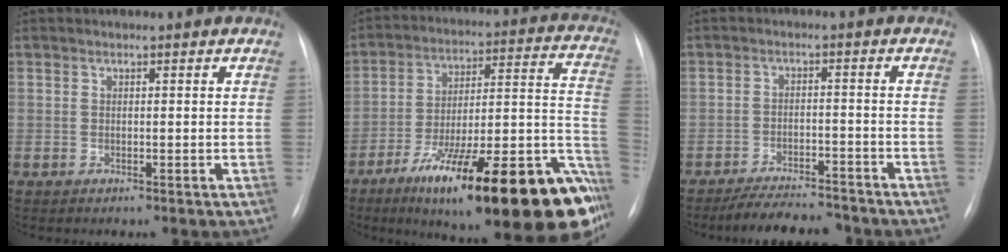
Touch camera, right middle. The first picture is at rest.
{"total": 32.7, "force": [-18.5, 6.3, 26.2], "torque": [-0.273, 0.007, -0.271]}
{"total": 9.1, "force": [-8.3, 2.0, 3.1], "torque": [-0.047, -0.003, -0.124]}